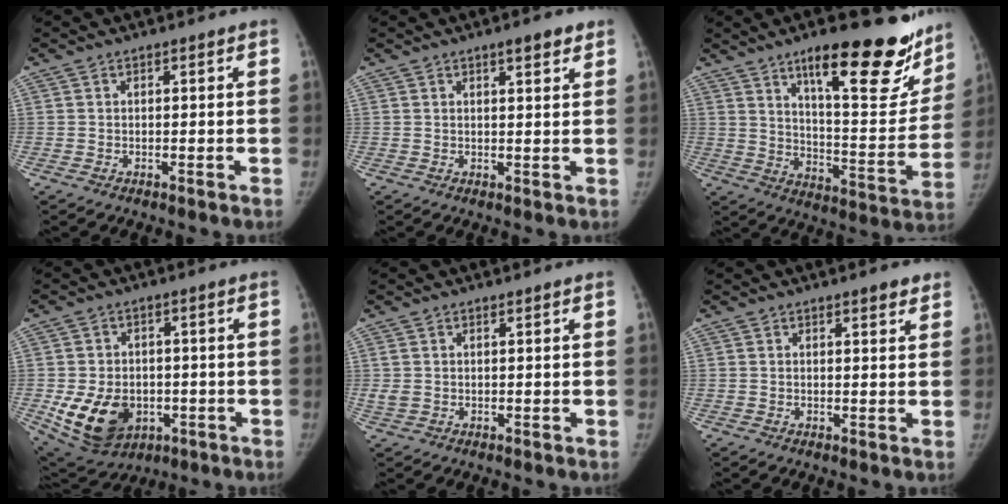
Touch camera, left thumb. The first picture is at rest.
{"total": 3.5, "force": [2.3, 0.9, 2.6], "torque": [-0.024, -0.011, 0.030]}
{"total": 24.3, "force": [15.7, 7.2, 17.1], "torque": [-0.183, -0.085, 0.232]}
{"total": 13.6, "force": [-3.5, 10.1, 8.3], "torque": [-0.127, 0.004, -0.034]}
{"total": 2.3, "force": [0.5, 1.5, 1.6], "torque": [-0.044, -0.002, 0.015]}
{"total": 2.2, "force": [1.6, 0.6, 1.5], "torque": [-0.008, -0.008, 0.019]}